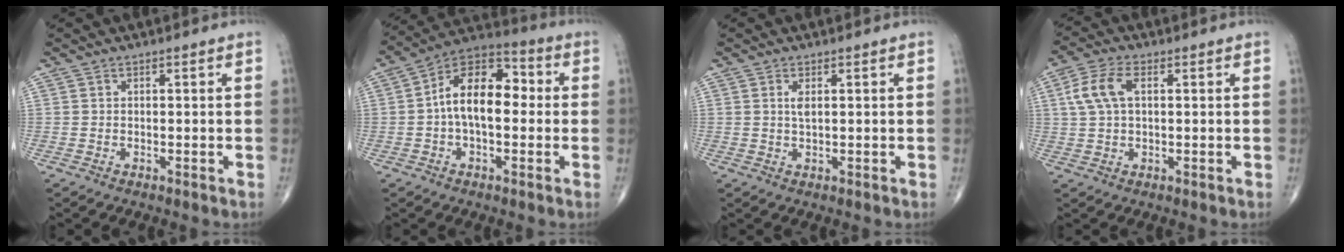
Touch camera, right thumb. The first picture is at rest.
{"total": 13.5, "force": [0.2, 7.7, 11.1], "torque": [-0.165, 0.041, -0.012]}
{"total": 1.6, "force": [0.5, 0.5, 1.5], "torque": [-0.031, -0.002, 0.011]}
{"total": 6.9, "force": [1.6, 3.7, 5.6], "torque": [-0.128, 0.015, 0.030]}